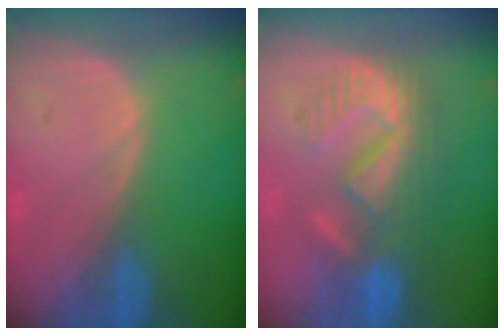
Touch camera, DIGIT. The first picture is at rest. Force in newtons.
{"total": 9.1, "press": 8.9, "slide": 1.9}